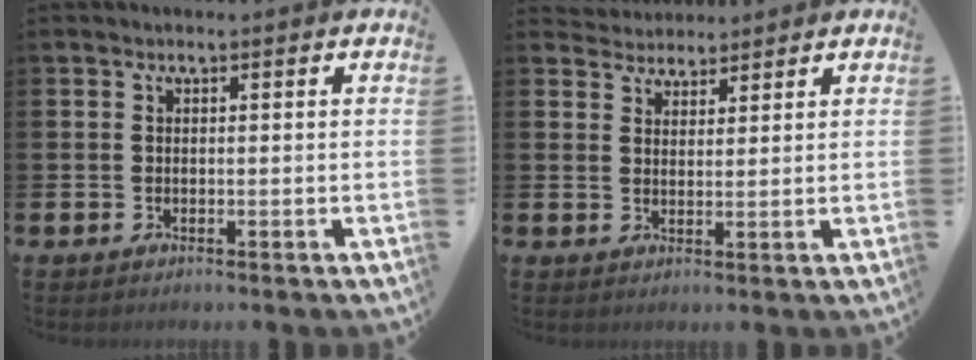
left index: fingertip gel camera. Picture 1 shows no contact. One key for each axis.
{"total": 3.3, "fx": 3.0, "fy": 1.1, "fz": -0.5, "tx": -0.002, "ty": -0.011, "tz": 0.055}